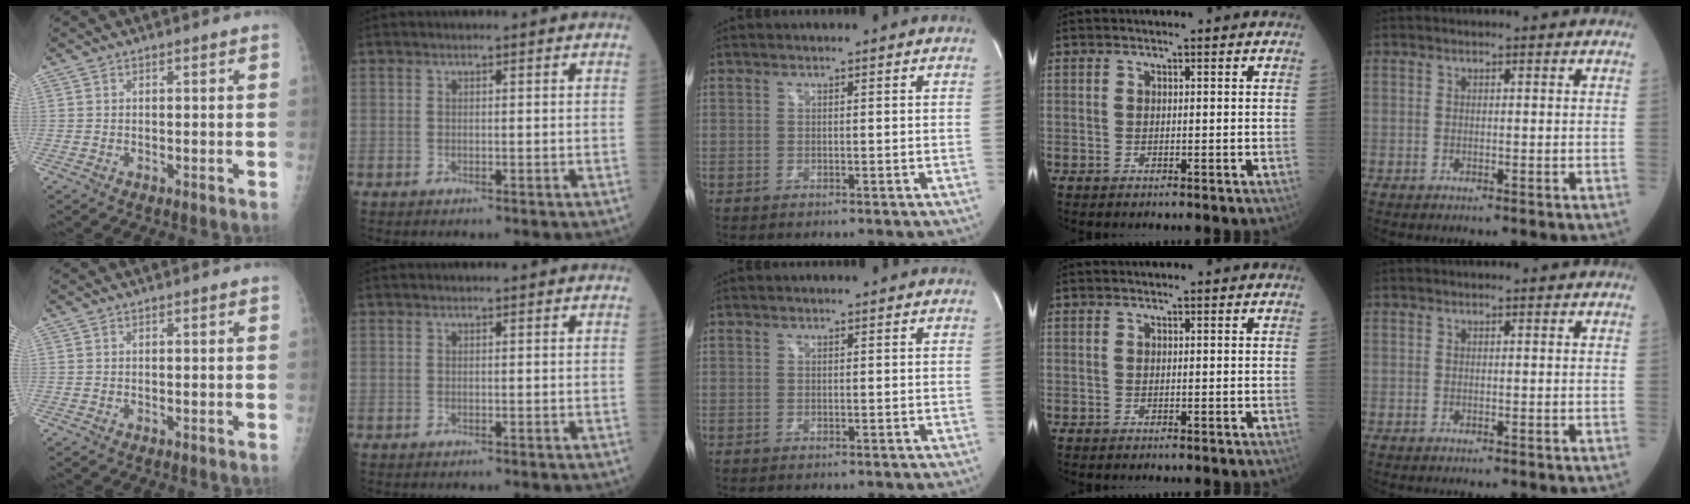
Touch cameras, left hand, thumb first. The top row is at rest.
{}